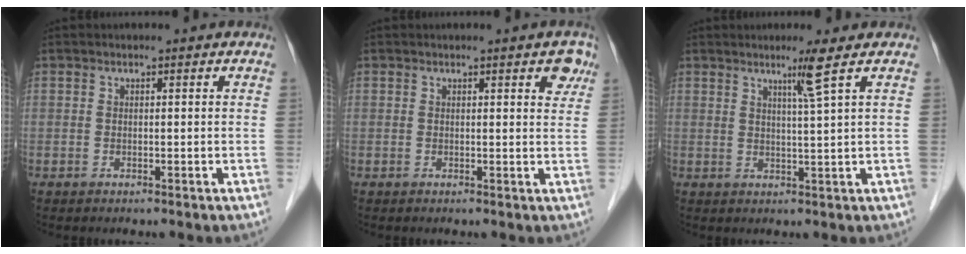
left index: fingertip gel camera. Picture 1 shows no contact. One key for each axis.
{"total": 2.7, "fx": 1.6, "fy": 0.7, "fz": 2.1, "tx": -0.015, "ty": -0.002, "tz": 0.014}
{"total": 3.3, "fx": 1.8, "fy": -1.5, "fz": 2.3, "tx": -0.048, "ty": -0.012, "tz": 0.040}